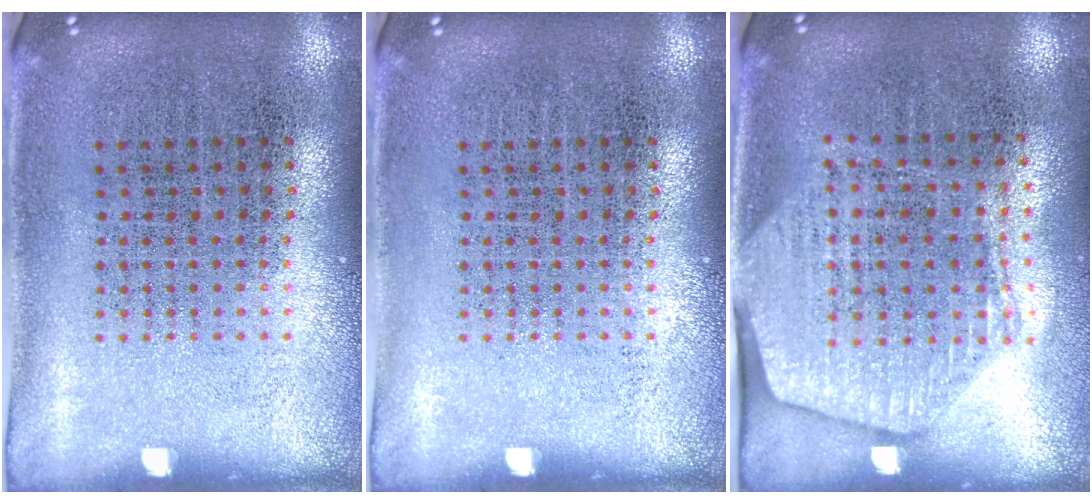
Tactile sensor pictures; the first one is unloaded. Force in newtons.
{"total": 0.0}
{"total": 1.7, "press": 1.5, "slide": 0.8}